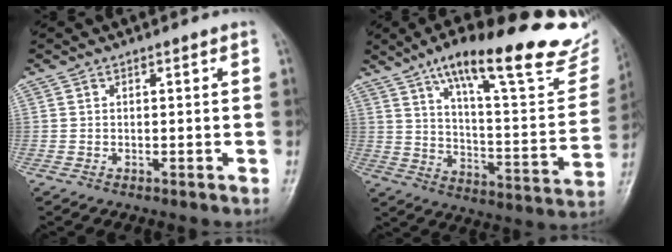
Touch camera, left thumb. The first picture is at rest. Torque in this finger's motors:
{"motor_torque": [0.17, 0.15, 1.44, -1.33, 0.11]}